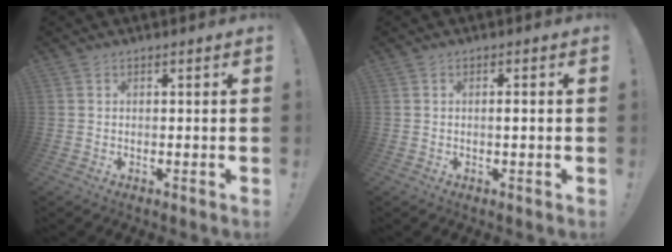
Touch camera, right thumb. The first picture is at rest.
{"total": 1.2, "force": [-0.2, 0.1, 1.2], "torque": [-0.013, -0.002, -0.007]}